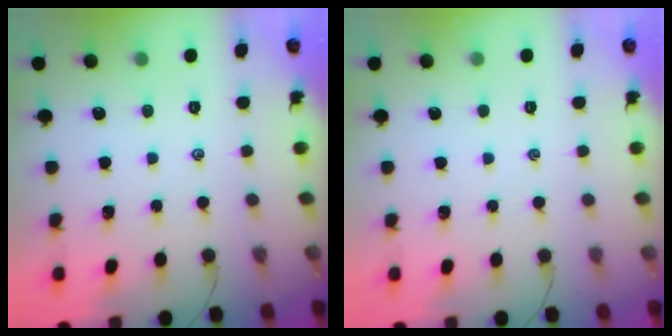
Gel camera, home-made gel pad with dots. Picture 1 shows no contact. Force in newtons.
{"total": 0.0}